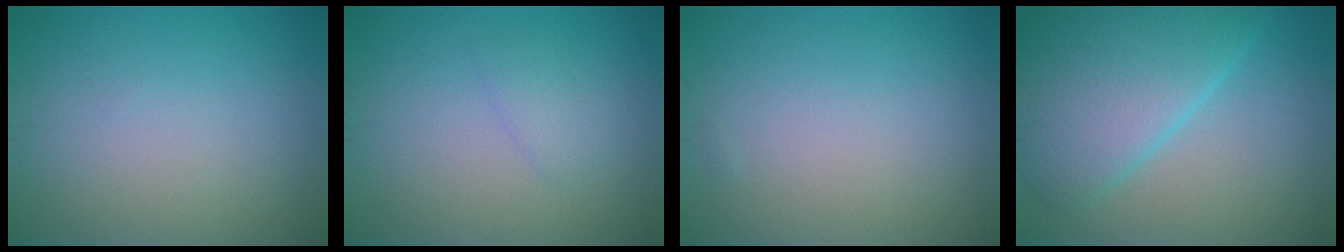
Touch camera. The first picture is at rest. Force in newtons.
{"total": 1.3, "press": 1.3, "slide": 0.1}
{"total": 0.0}
{"total": 7.9, "press": 7.9, "slide": 0.2}